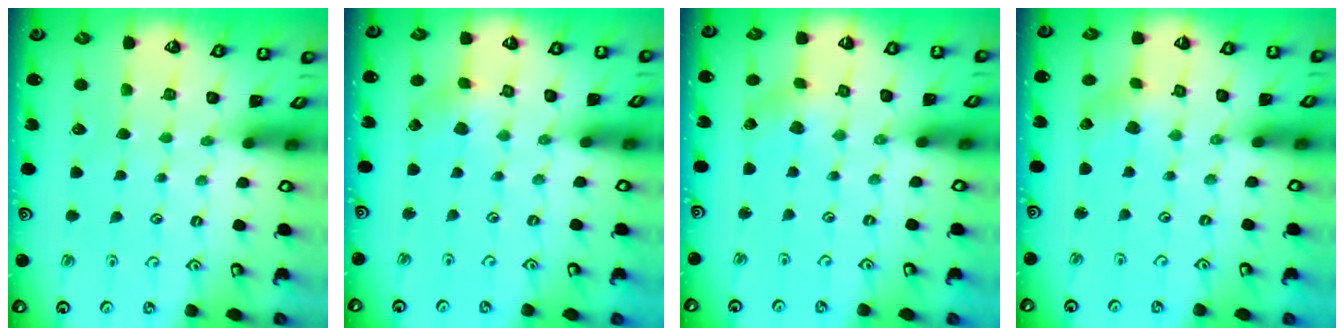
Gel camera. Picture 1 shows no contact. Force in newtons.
{"total": 2.8, "press": 2.8, "slide": 0.3}
{"total": 1.7, "press": 1.7, "slide": 0.2}
{"total": 1.7, "press": 1.7, "slide": 0.2}